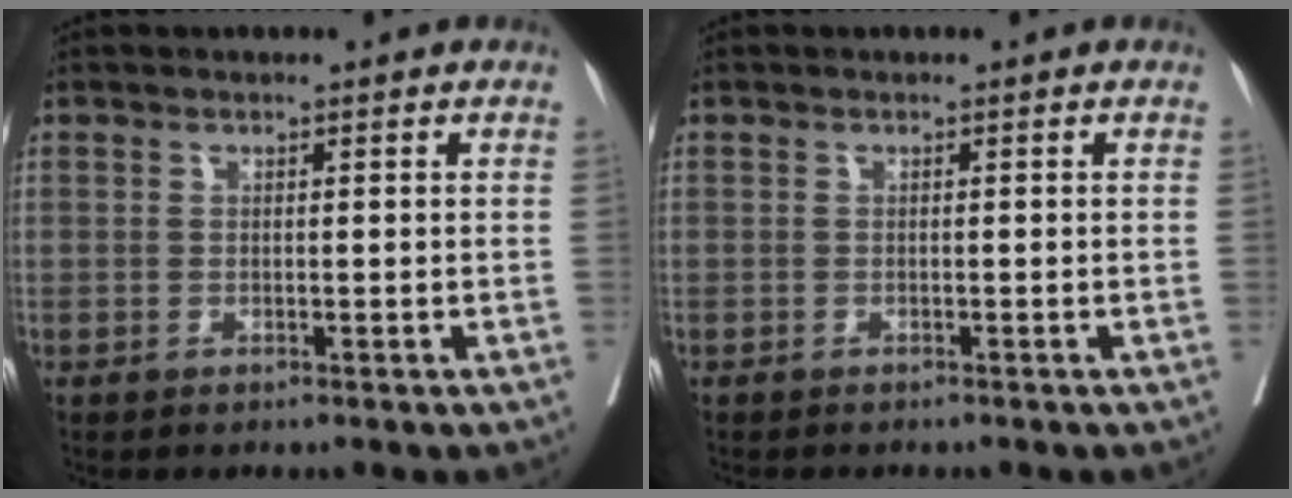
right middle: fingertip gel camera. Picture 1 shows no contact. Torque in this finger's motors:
{"motor_torque": [0.09, -0.12, -0.01, 0.00]}